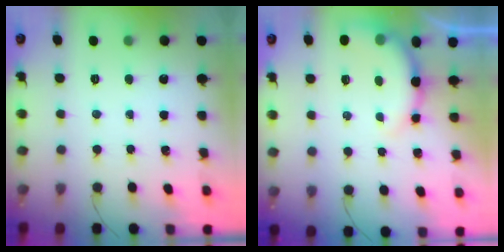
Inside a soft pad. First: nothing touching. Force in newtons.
{"total": 8.8, "press": 8.7, "slide": 1.1}